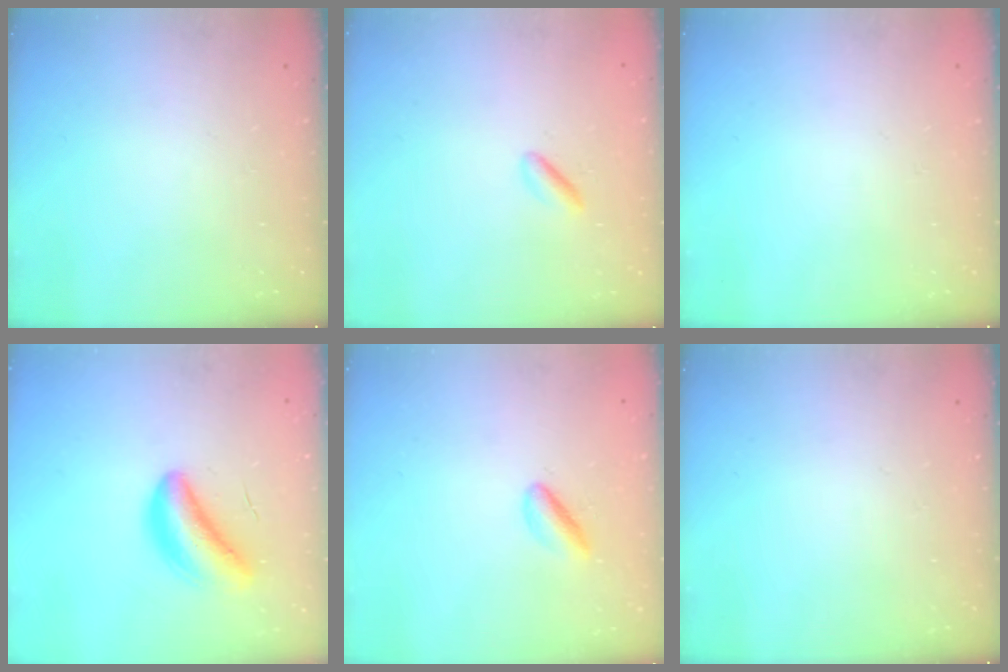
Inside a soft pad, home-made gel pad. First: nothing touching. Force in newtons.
{"total": 1.6, "press": 1.4, "slide": 0.7}
{"total": 0.0}
{"total": 6.3, "press": 5.9, "slide": 2.2}
{"total": 2.9, "press": 2.9, "slide": 0.4}
{"total": 0.0}